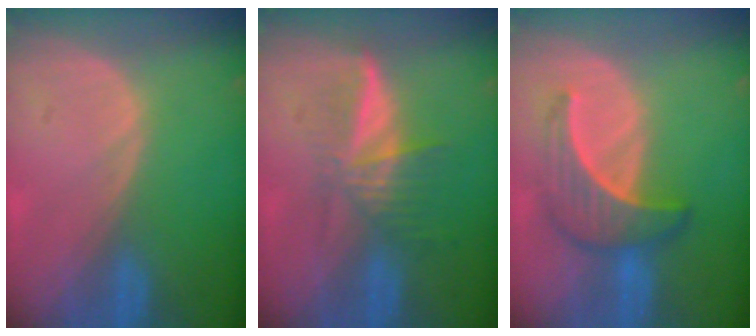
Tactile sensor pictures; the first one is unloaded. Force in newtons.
{"total": 5.9, "press": 5.4, "slide": 2.4}
{"total": 6.7, "press": 6.4, "slide": 1.9}